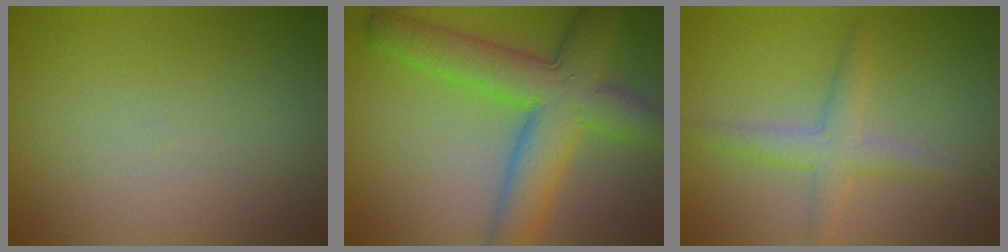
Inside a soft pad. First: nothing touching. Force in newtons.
{"total": 8.6, "press": 8.6, "slide": 0.4}
{"total": 2.7, "press": 2.7, "slide": 0.1}